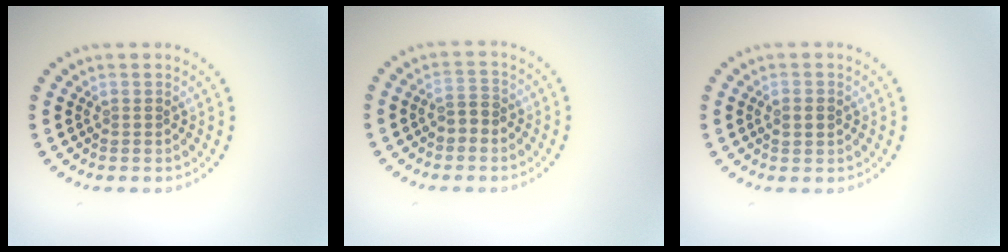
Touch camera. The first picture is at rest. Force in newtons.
{"total": 1.9, "press": 1.8, "slide": 0.6}
{"total": 2.0, "press": 1.9, "slide": 0.3}